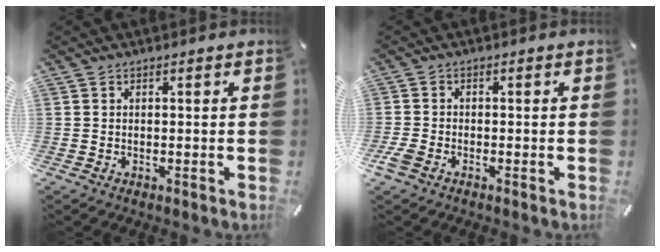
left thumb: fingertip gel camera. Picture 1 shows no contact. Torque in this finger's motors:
{"motor_torque": [0.21, -0.05, -0.02, -0.64, 0.05]}